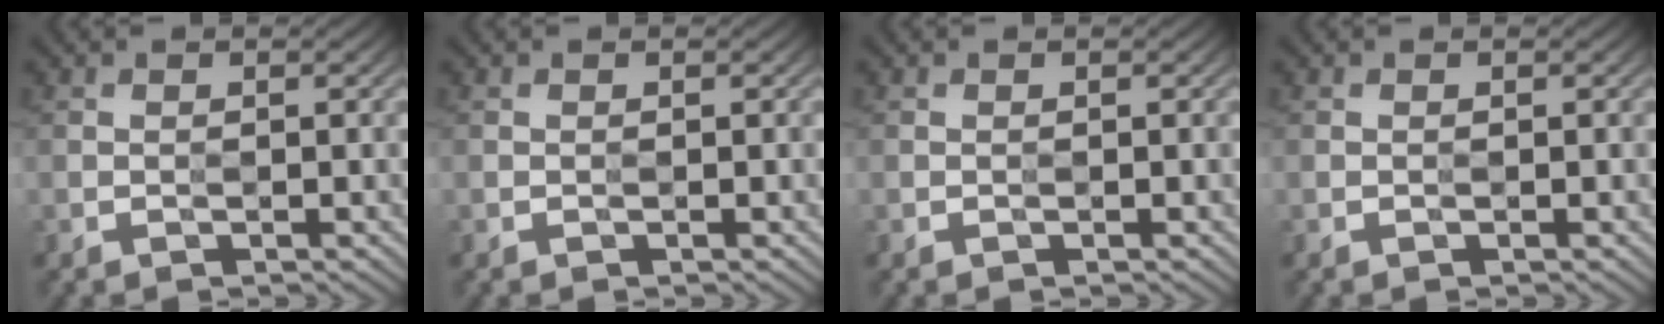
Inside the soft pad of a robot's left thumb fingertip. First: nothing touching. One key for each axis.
{"total": 0.0}
{"total": 0.0}
{"total": 0.0}